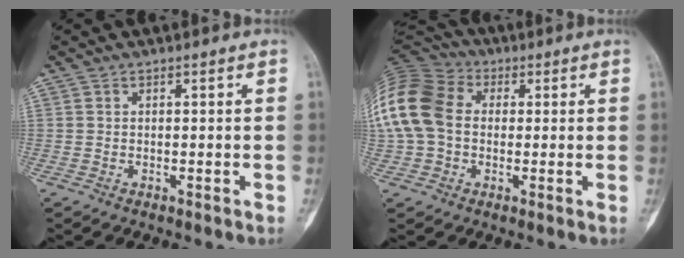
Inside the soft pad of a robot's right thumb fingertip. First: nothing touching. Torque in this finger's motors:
{"motor_torque": [-0.60, 1.49, 1.63, -0.50, 0.19]}